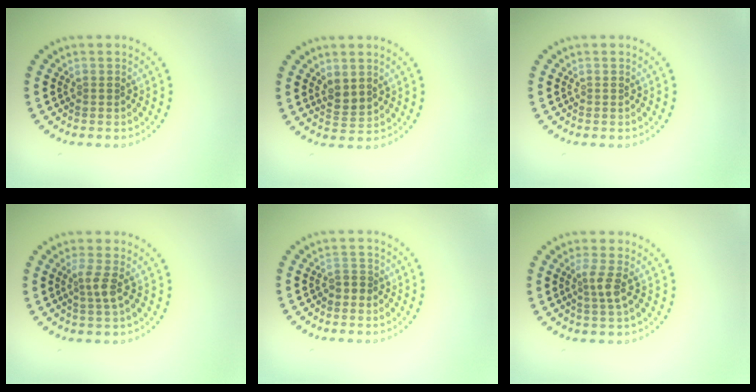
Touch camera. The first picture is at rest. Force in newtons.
{"total": 1.8, "press": 1.6, "slide": 0.9}
{"total": 0.0}
{"total": 1.8, "press": 1.3, "slide": 1.3}
{"total": 1.2, "press": 1.0, "slide": 0.7}
{"total": 1.8, "press": 1.2, "slide": 1.3}